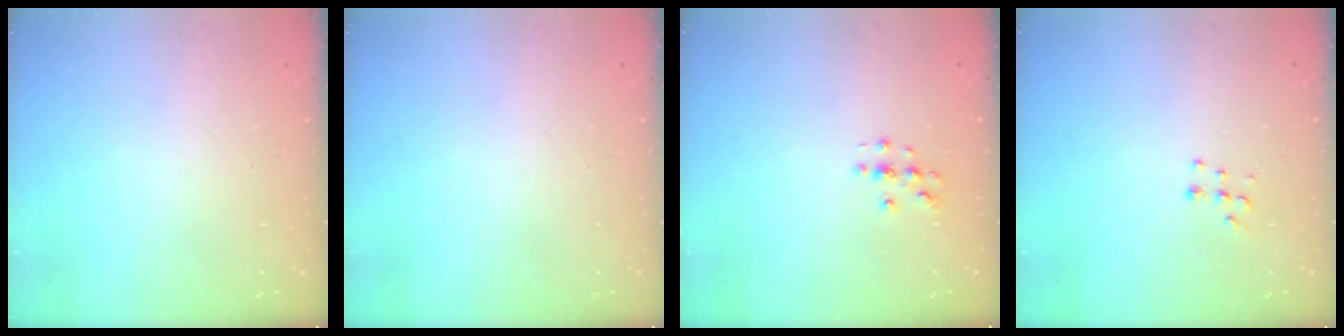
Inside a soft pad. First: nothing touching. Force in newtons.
{"total": 0.0}
{"total": 3.0, "press": 3.0, "slide": 0.3}
{"total": 6.2, "press": 6.1, "slide": 0.7}